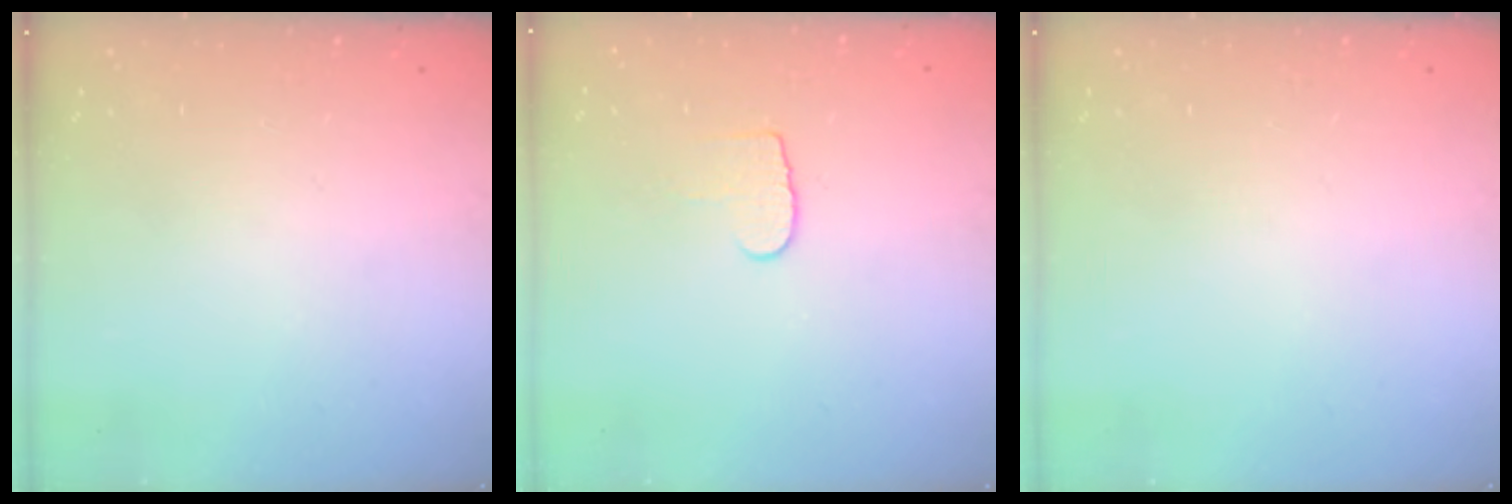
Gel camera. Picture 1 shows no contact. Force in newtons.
{"total": 5.7, "press": 5.6, "slide": 0.5}
{"total": 0.0}